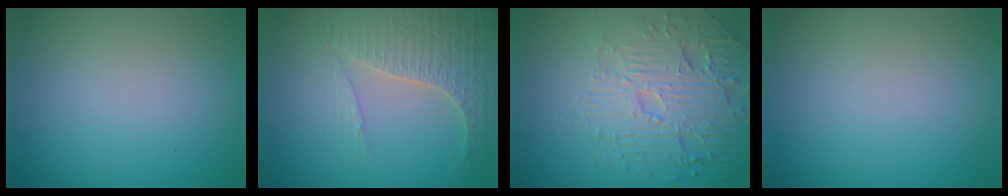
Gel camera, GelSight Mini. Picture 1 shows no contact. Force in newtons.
{"total": 3.9, "press": 3.8, "slide": 0.7}
{"total": 6.2, "press": 5.0, "slide": 3.7}
{"total": 0.0}